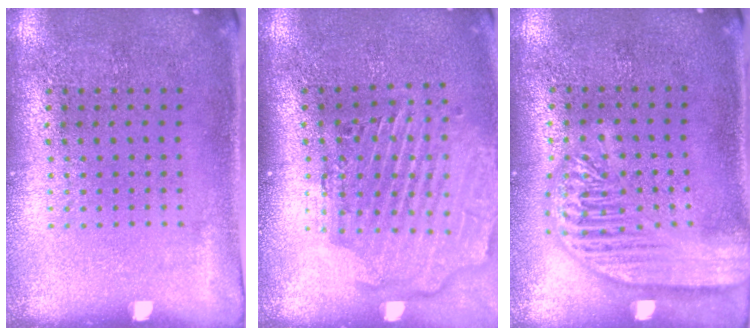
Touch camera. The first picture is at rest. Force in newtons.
{"total": 2.8, "press": 2.3, "slide": 1.6}
{"total": 3.4, "press": 3.4, "slide": 0.3}